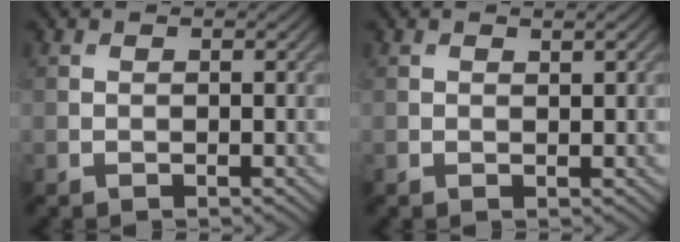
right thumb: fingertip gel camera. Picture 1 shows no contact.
{"total": 0.9, "force": [0.6, 0.2, 0.7], "torque": [-0.012, 0.001, 0.010]}